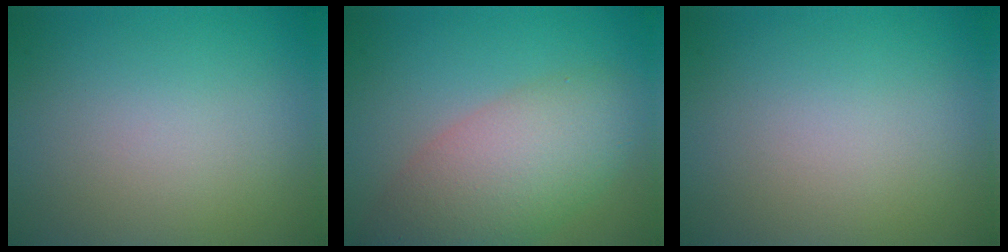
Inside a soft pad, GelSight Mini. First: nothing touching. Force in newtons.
{"total": 6.4, "press": 6.4, "slide": 0.4}
{"total": 0.0}